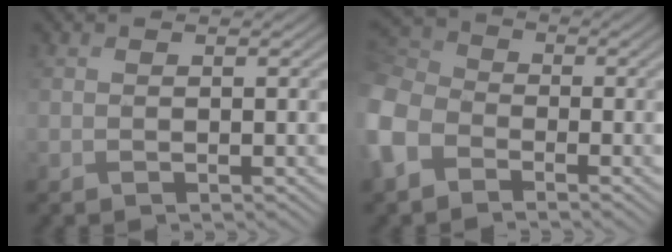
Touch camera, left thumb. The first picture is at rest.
{"total": 8.6, "force": [-4.1, 6.0, 4.6], "torque": [-0.150, -0.010, -0.101]}